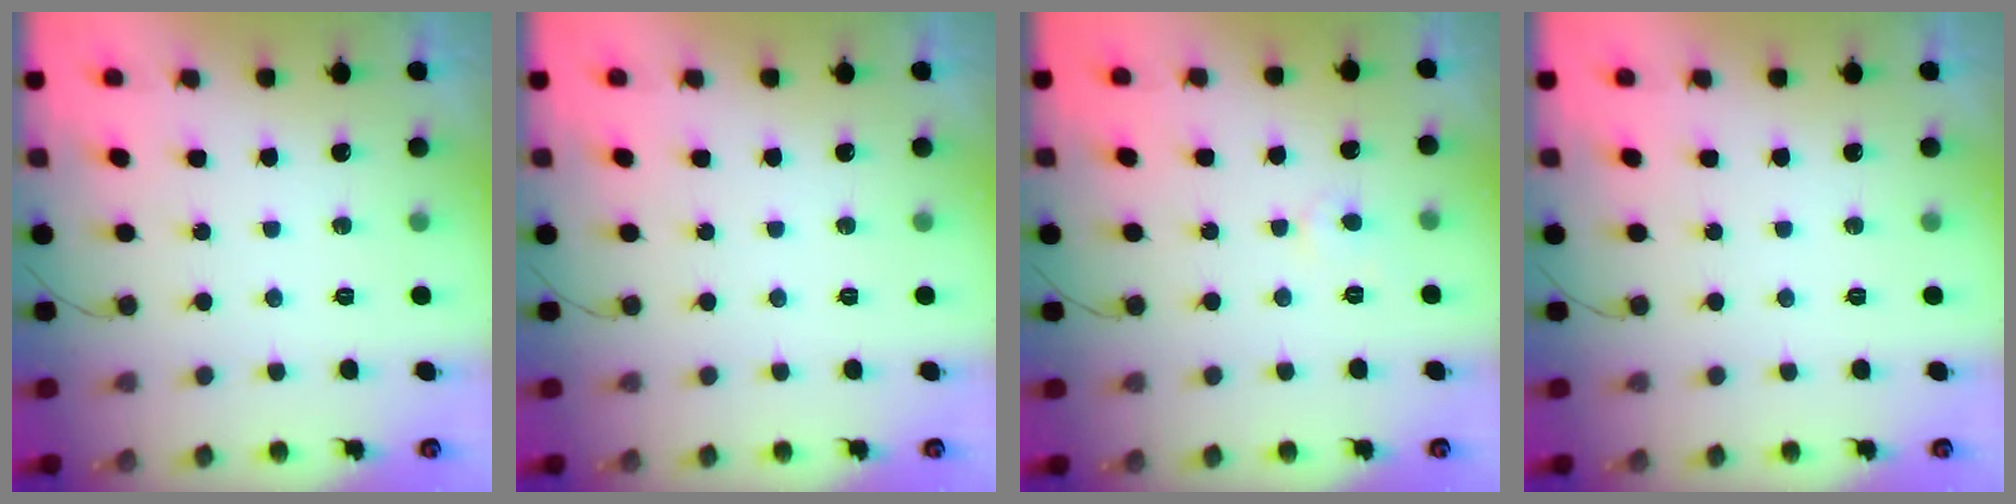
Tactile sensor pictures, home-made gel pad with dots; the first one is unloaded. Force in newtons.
{"total": 0.0}
{"total": 2.9, "press": 2.9, "slide": 0.2}
{"total": 0.0}